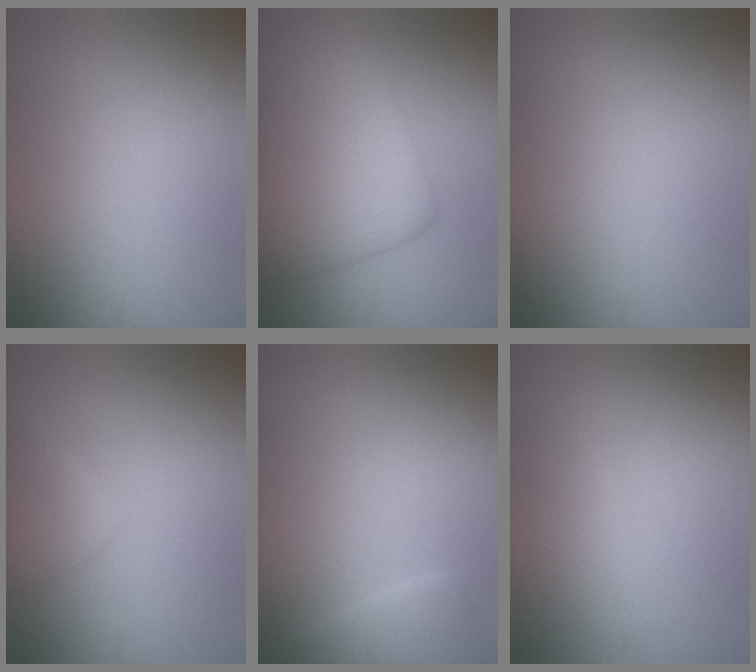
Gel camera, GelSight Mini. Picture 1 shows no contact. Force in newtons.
{"total": 9.0, "press": 9.0, "slide": 0.1}
{"total": 0.0}
{"total": 2.2, "press": 2.2, "slide": 0.1}
{"total": 2.6, "press": 2.6, "slide": 0.3}
{"total": 1.6, "press": 1.6, "slide": 0.1}